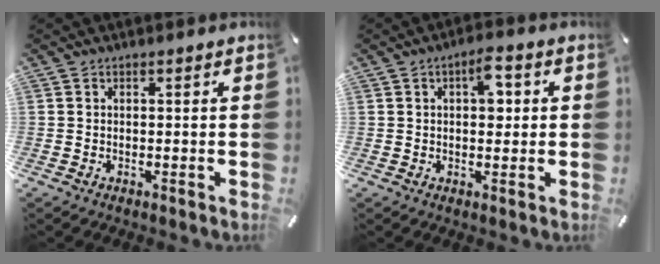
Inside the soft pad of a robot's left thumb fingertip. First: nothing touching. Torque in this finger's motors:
{"motor_torque": [0.29, -0.16, 0.35, 0.29, 0.06]}